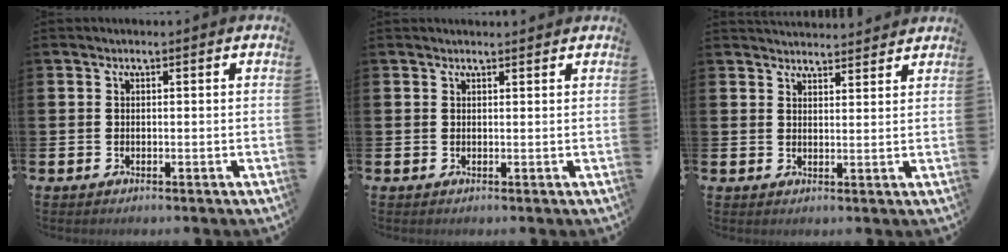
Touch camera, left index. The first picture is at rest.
{"total": 0.9, "force": [0.9, 0.0, 0.1], "torque": [0.008, -0.003, 0.013]}
{"total": 3.3, "force": [3.3, 0.4, -0.1], "torque": [0.006, -0.022, 0.057]}